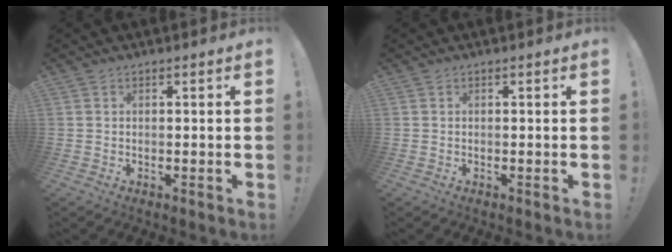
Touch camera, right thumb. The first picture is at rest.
{"total": 0.0}